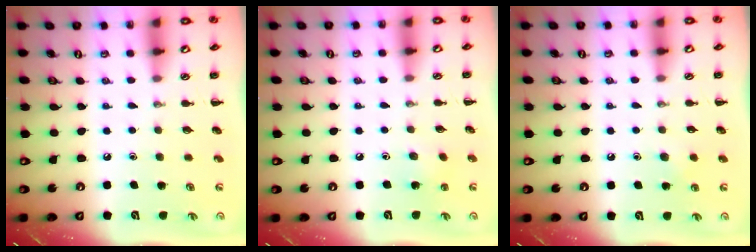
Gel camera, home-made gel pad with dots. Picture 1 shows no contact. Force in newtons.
{"total": 5.6, "press": 5.4, "slide": 1.4}
{"total": 3.2, "press": 3.1, "slide": 0.9}